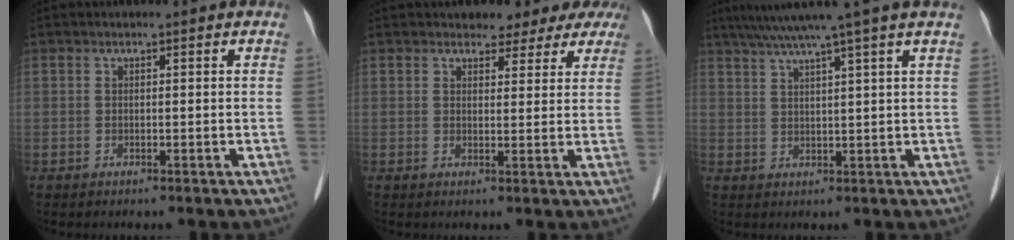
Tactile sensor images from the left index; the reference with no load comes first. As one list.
[{"total": 6.9, "force": [5.9, 3.0, 1.9], "torque": [-0.012, 0.005, 0.057]}, {"total": 9.6, "force": [7.6, -2.4, 5.5], "torque": [-0.086, 0.019, 0.105]}]